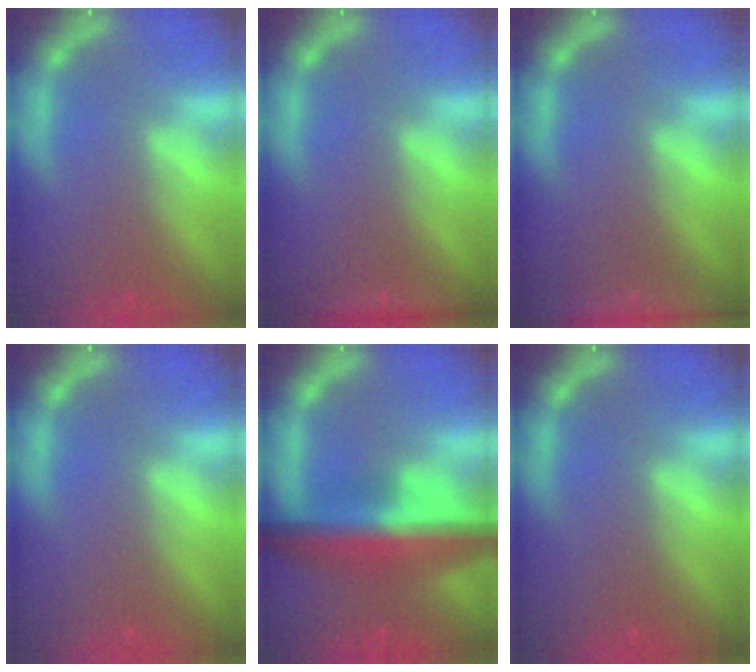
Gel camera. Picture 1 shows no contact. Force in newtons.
{"total": 1.9}
{"total": 6.0}
{"total": 0.0}
{"total": 10.1}
{"total": 0.0}